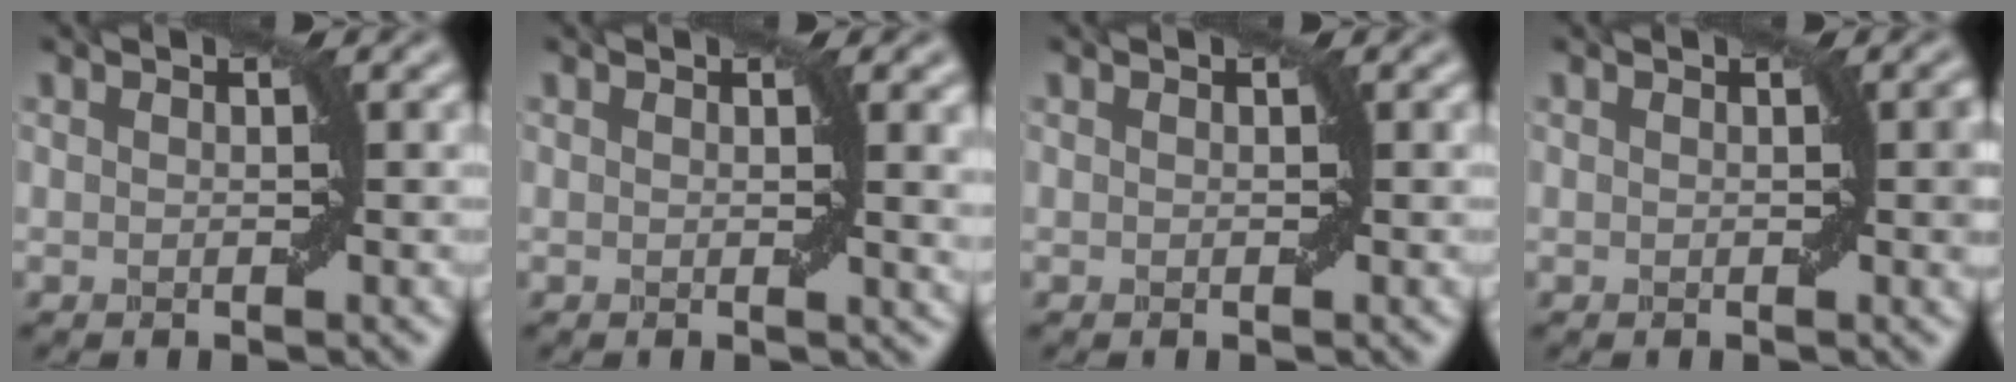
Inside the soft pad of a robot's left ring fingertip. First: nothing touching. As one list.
[{"total": 2.0, "force": [0.6, 0.3, 1.9], "torque": [-0.021, -0.005, 0.010]}, {"total": 0.0}, {"total": 1.1, "force": [0.1, 0.0, 1.1], "torque": [-0.010, 0.002, 0.002]}]